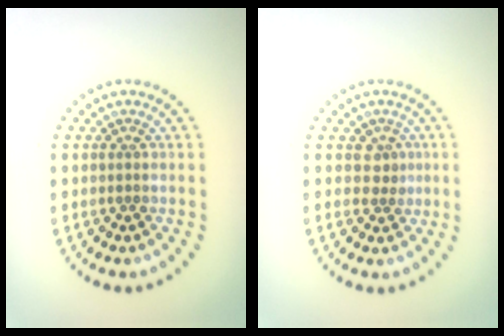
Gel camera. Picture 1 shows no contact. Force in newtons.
{"total": 1.5, "press": 1.1, "slide": 1.1}